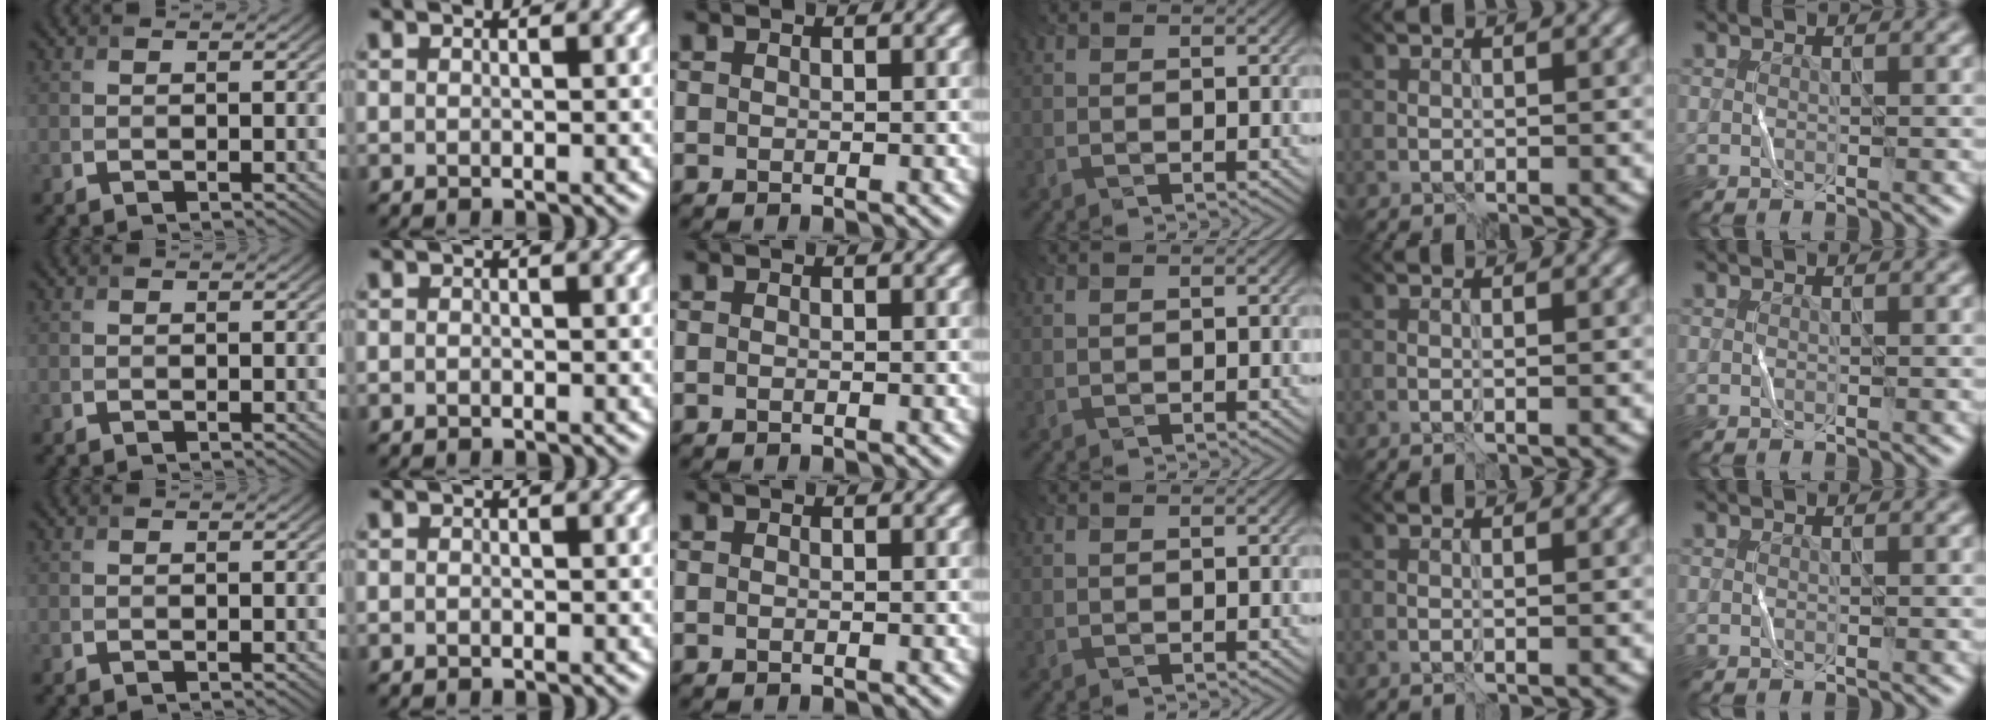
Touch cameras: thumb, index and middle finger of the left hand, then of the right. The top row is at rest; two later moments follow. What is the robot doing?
{"motion": "fold", "object": "bandana"}